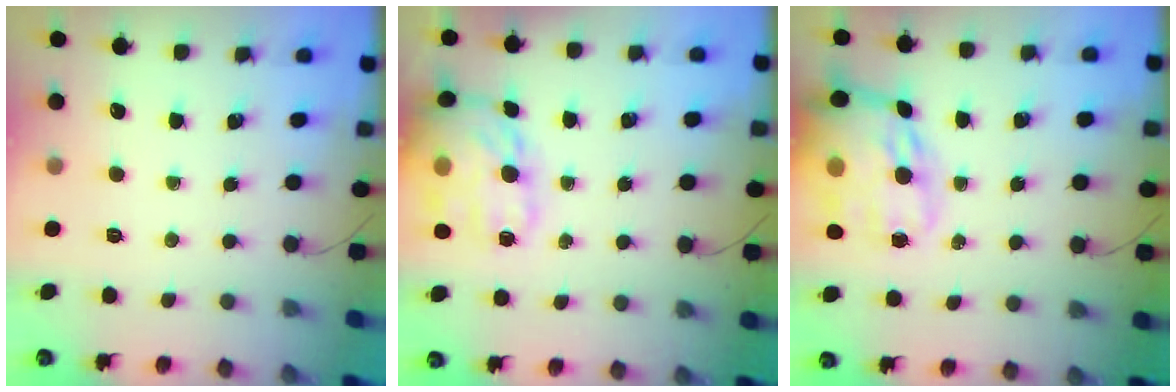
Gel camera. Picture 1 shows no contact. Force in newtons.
{"total": 19.2, "press": 19.0, "slide": 2.7}
{"total": 21.7, "press": 21.2, "slide": 4.6}